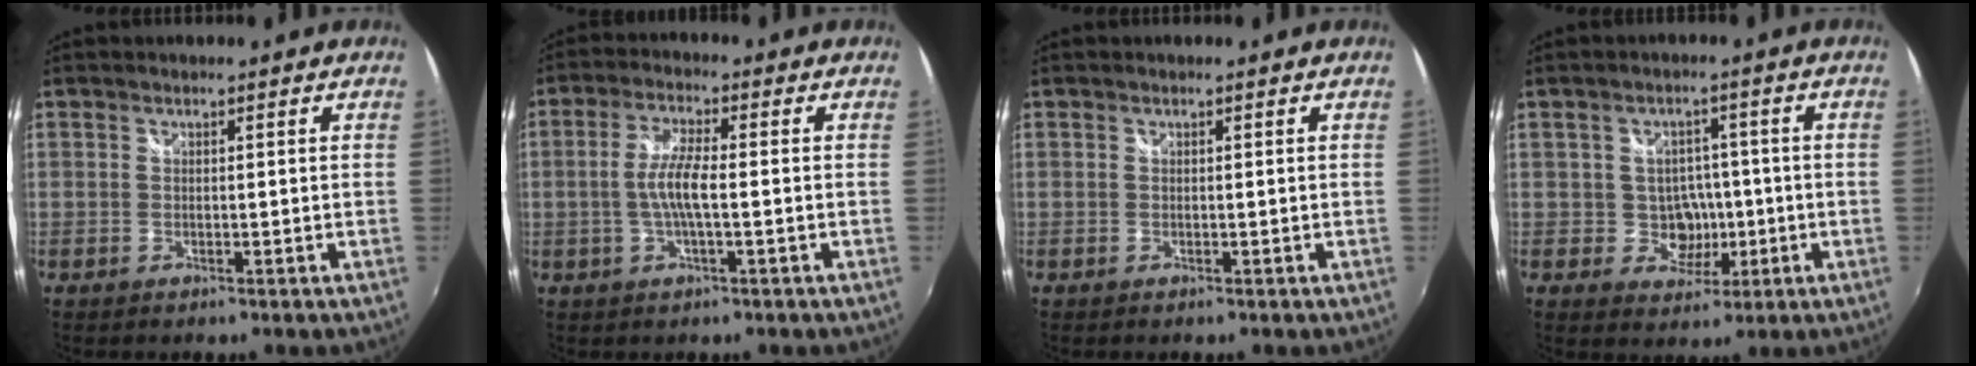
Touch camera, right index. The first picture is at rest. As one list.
[{"total": 6.0, "force": [-0.9, 0.9, 5.8], "torque": [-0.116, 0.002, -0.016]}, {"total": 0.0}, {"total": 5.1, "force": [-0.8, 4.8, 1.5], "torque": [-0.034, 0.012, 0.001]}]